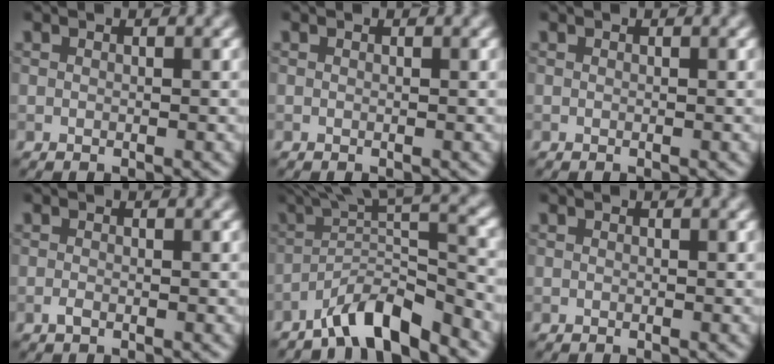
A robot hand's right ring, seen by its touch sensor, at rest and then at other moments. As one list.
[{"total": 0.0}, {"total": 0.0}, {"total": 0.7, "force": [-0.5, 0.2, 0.5], "torque": [-0.012, -0.003, -0.010]}, {"total": 7.1, "force": [-4.5, 1.2, 5.3], "torque": [-0.077, 0.015, -0.086]}, {"total": 0.0}]